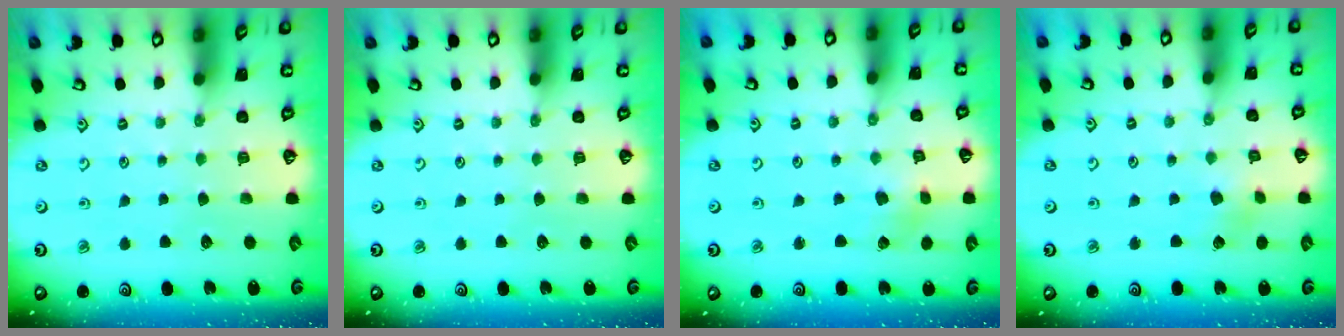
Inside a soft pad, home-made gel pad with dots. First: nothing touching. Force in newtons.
{"total": 0.0}
{"total": 2.4, "press": 2.3, "slide": 0.6}
{"total": 3.7, "press": 3.6, "slide": 0.6}